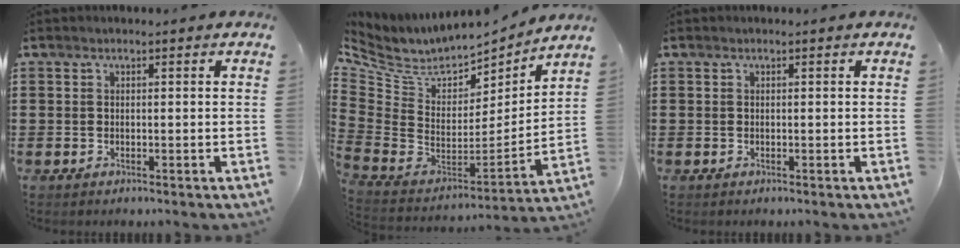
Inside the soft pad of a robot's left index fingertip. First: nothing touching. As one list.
[{"total": 7.0, "force": [6.2, 2.8, 2.0], "torque": [-0.082, -0.056, 0.107]}, {"total": 0.0}]